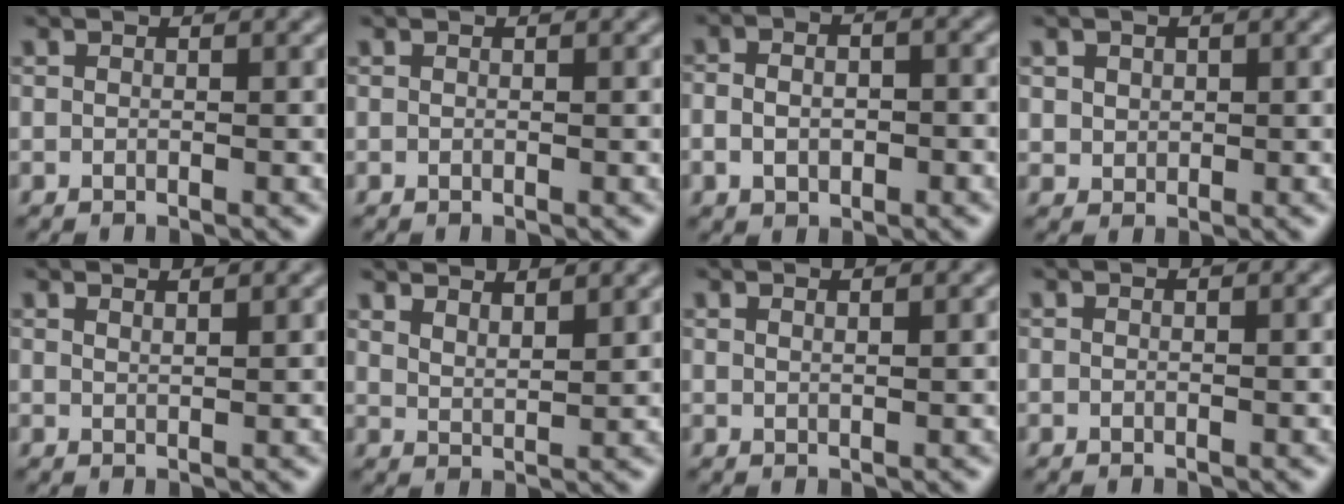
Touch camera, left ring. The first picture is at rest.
{"total": 0.0}
{"total": 3.8, "force": [-0.7, 2.5, 2.8], "torque": [-0.036, 0.005, -0.011]}
{"total": 1.7, "force": [0.8, 1.4, 0.6], "torque": [-0.016, -0.001, 0.024]}
{"total": 1.2, "force": [1.1, 0.2, 0.5], "torque": [0.000, 0.000, 0.014]}
{"total": 3.9, "force": [3.4, 1.0, 1.7], "torque": [-0.014, 0.003, 0.046]}
{"total": 0.9, "force": [0.7, 0.2, 0.5], "torque": [-0.002, 0.000, 0.011]}
{"total": 0.0}